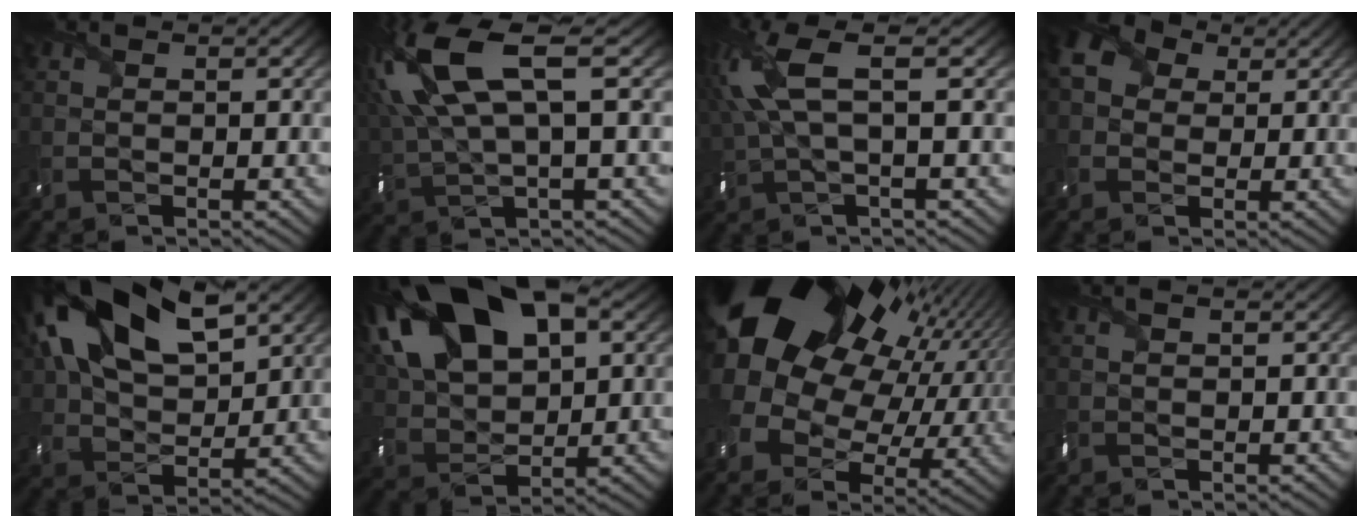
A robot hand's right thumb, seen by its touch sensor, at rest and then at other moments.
{"total": 13.9, "force": [4.7, 5.0, 12.0], "torque": [-0.304, 0.015, 0.096]}
{"total": 8.8, "force": [2.7, 2.5, 8.0], "torque": [-0.197, 0.021, 0.047]}
{"total": 6.3, "force": [1.6, 5.1, 3.2], "torque": [-0.087, 0.014, 0.023]}
{"total": 19.3, "force": [8.6, 10.9, 13.4], "torque": [-0.286, 0.043, 0.135]}
{"total": 21.0, "force": [9.0, 12.1, 14.7], "torque": [-0.318, 0.056, 0.148]}
{"total": 22.6, "force": [7.2, 15.5, 14.7], "torque": [-0.305, -0.003, 0.144]}
{"total": 1.4, "force": [0.7, 0.6, 1.0], "torque": [-0.024, 0.002, 0.012]}